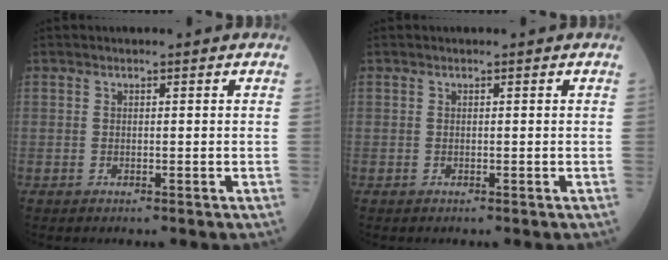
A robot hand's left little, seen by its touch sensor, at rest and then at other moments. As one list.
[{"total": 0.0}]